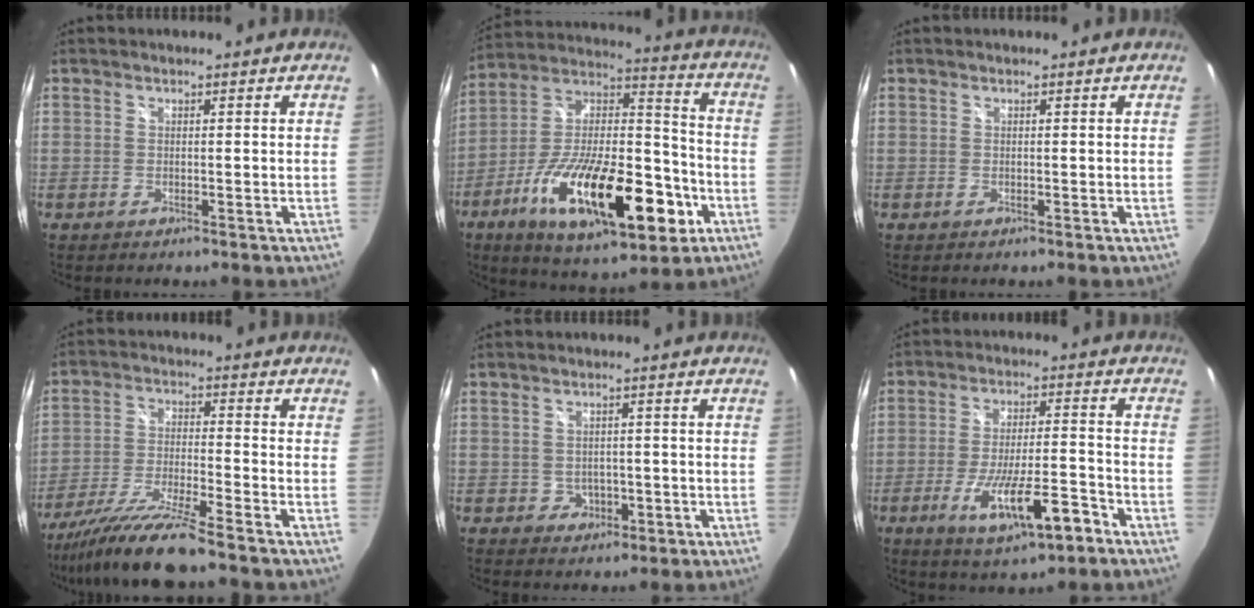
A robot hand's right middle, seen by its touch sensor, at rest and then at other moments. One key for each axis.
{"total": 26.6, "fx": -10.9, "fy": 10.6, "fz": 21.9, "tx": -0.373, "ty": -0.016, "tz": -0.172}
{"total": 0.0}
{"total": 12.0, "fx": -10.2, "fy": -1.1, "fz": 6.1, "tx": -0.126, "ty": -0.019, "tz": -0.189}
{"total": 3.3, "fx": -0.8, "fy": 3.0, "fz": 1.0, "tx": -0.024, "ty": 0.004, "tz": 0.000}
{"total": 12.7, "fx": -6.6, "fy": 3.1, "fz": 10.3, "tx": -0.195, "ty": -0.020, "tz": -0.103}